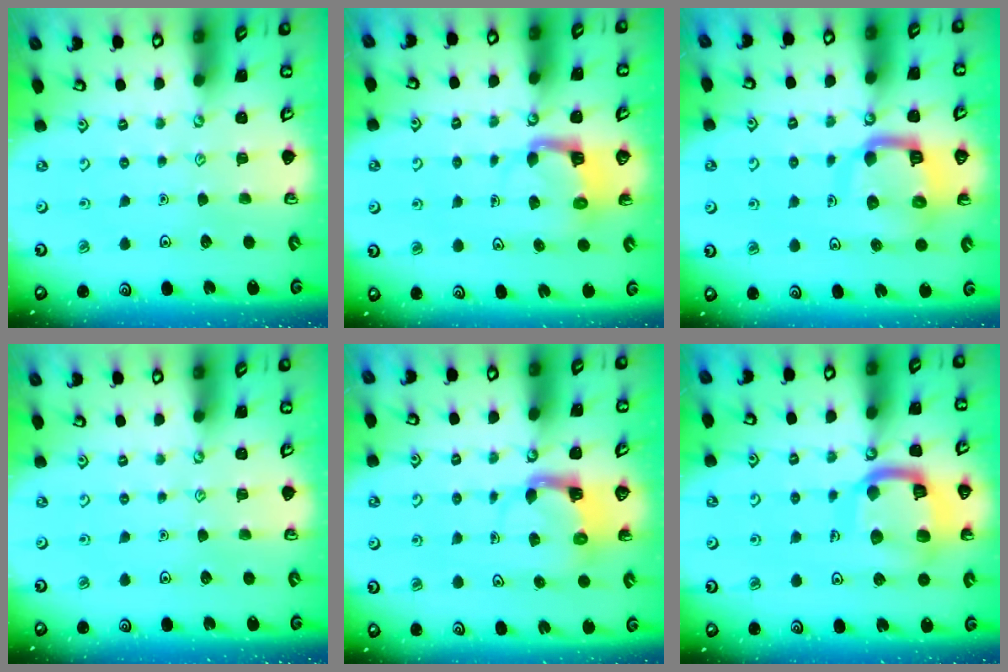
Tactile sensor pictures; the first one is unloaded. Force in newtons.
{"total": 4.6, "press": 4.5, "slide": 0.4}
{"total": 11.0, "press": 10.9, "slide": 1.3}
{"total": 0.0}
{"total": 3.9, "press": 3.9, "slide": 0.7}
{"total": 16.5, "press": 16.4, "slide": 1.8}